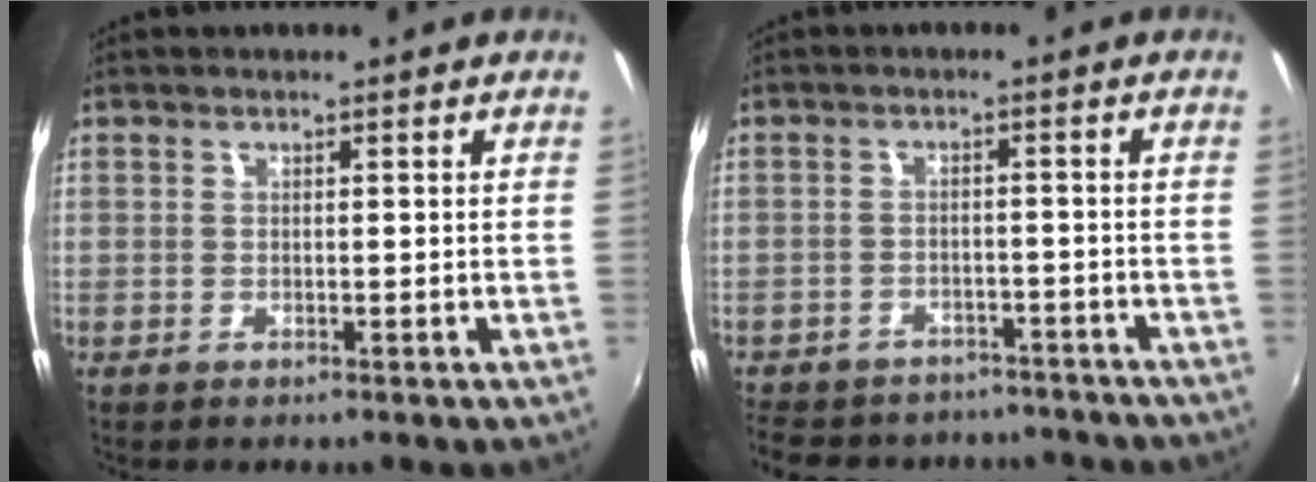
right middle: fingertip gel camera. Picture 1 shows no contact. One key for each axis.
{"total": 16.7, "fx": -14.0, "fy": 7.2, "fz": 5.5, "tx": -0.134, "ty": 0.009, "tz": -0.184}